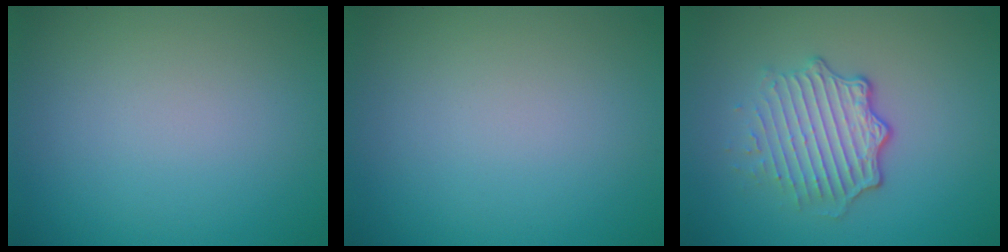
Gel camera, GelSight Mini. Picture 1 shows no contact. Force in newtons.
{"total": 0.0}
{"total": 4.9, "press": 3.3, "slide": 3.6}